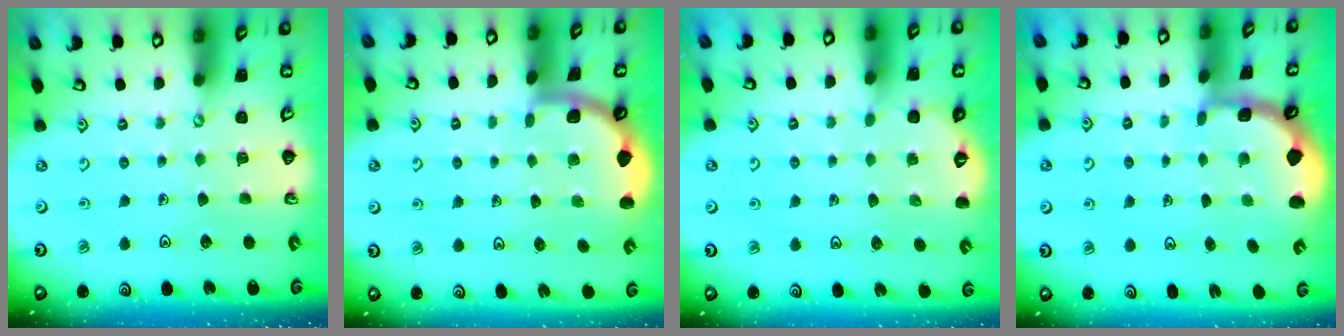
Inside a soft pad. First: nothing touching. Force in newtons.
{"total": 1.9, "press": 1.9, "slide": 0.0}
{"total": 2.8, "press": 2.2, "slide": 1.8}
{"total": 1.7, "press": 1.6, "slide": 0.5}